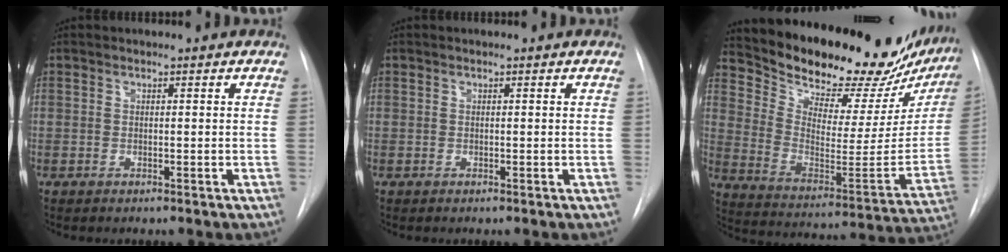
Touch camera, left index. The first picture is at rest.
{"total": 0.0}
{"total": 28.1, "force": [24.8, 8.0, 10.4], "torque": [-0.176, -0.072, 0.339]}